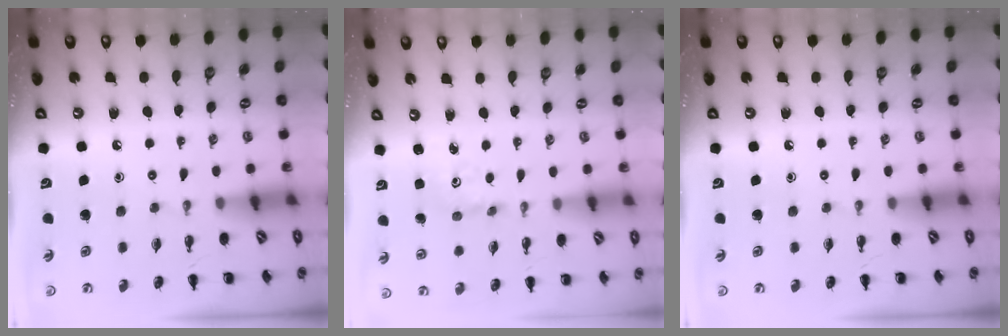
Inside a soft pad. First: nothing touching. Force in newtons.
{"total": 1.6, "press": 1.6, "slide": 0.4}
{"total": 0.0}